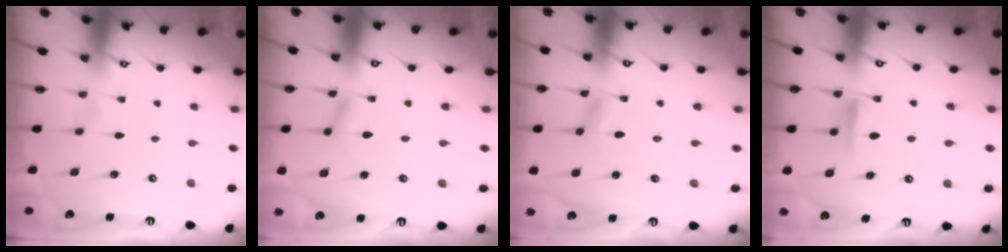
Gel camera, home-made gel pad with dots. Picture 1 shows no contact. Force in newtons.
{"total": 5.3, "press": 5.3, "slide": 0.3}
{"total": 2.1, "press": 2.1, "slide": 0.2}
{"total": 6.5, "press": 6.5, "slide": 0.7}